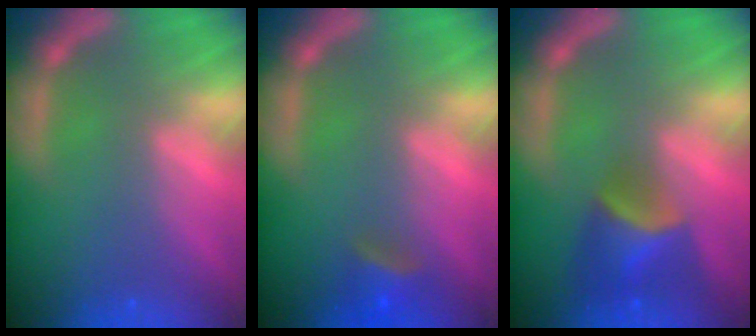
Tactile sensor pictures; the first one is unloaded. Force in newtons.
{"total": 2.9}
{"total": 5.0}